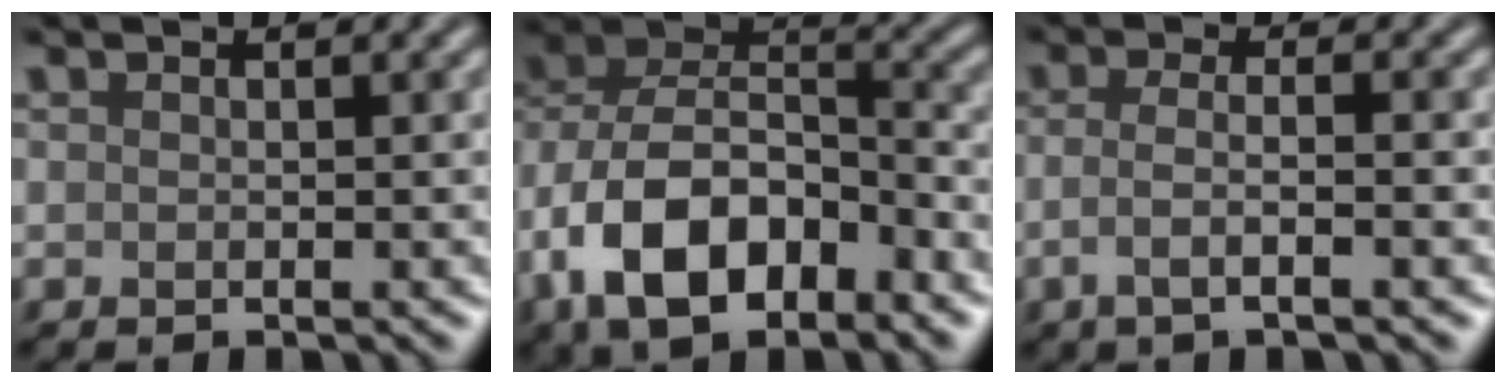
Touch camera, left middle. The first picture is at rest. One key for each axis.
{"total": 11.9, "fx": -4.7, "fy": 7.1, "fz": 8.3, "tx": -0.150, "ty": 0.004, "tz": -0.090}
{"total": 3.4, "fx": -0.9, "fy": 1.1, "fz": 3.1, "tx": -0.053, "ty": -0.004, "tz": -0.027}